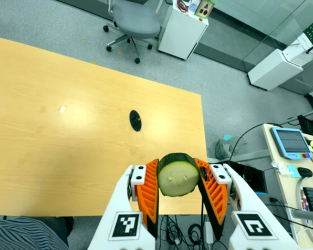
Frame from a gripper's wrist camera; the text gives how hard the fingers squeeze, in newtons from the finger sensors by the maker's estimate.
{"total": 11.6, "left": 11.6, "right": 11.6}